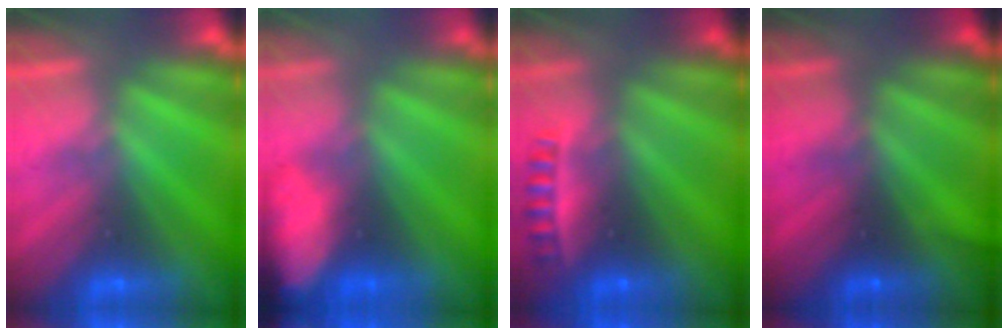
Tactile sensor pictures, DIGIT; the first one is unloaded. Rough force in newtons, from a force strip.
{"total": 5.7}
{"total": 2.4}
{"total": 2.1}